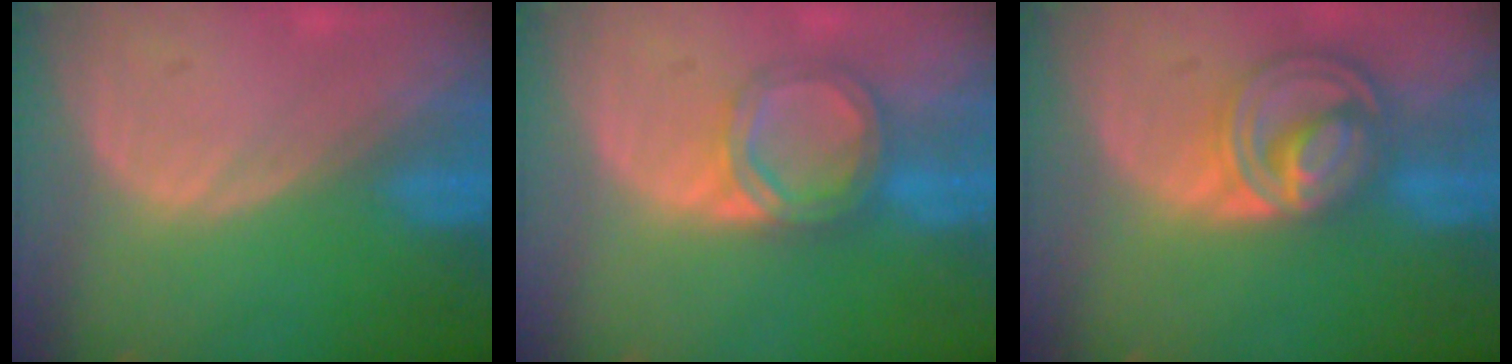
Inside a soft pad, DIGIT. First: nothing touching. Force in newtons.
{"total": 6.1, "press": 5.4, "slide": 3.0}
{"total": 8.5, "press": 7.2, "slide": 4.5}